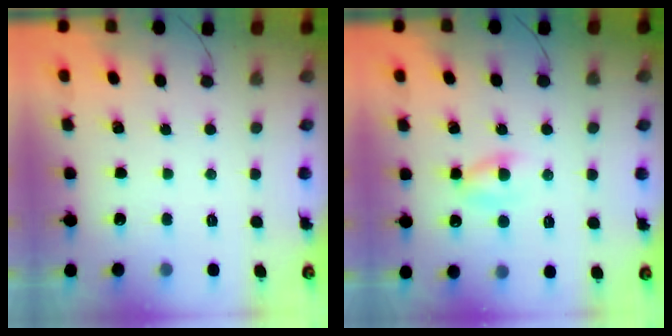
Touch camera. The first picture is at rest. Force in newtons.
{"total": 2.2, "press": 2.0, "slide": 0.9}